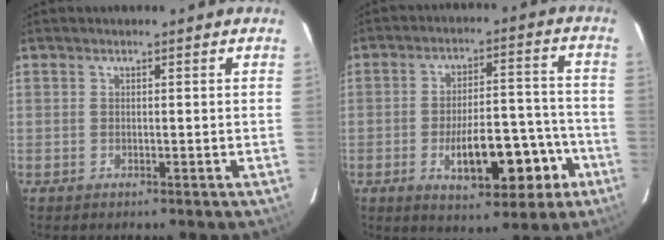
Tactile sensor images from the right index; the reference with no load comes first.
{"total": 12.7, "force": [-5.0, 4.8, 10.7], "torque": [-0.158, 0.022, -0.065]}